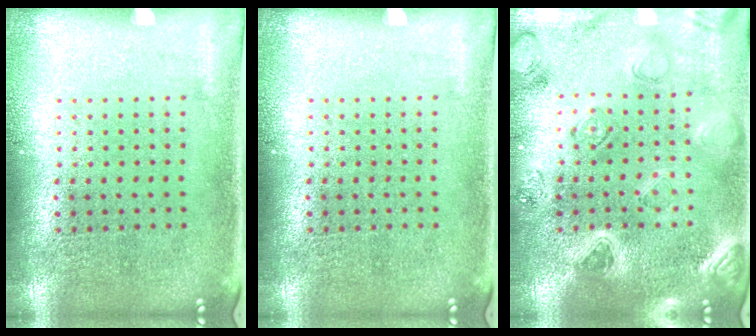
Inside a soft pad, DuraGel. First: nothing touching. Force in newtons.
{"total": 0.0}
{"total": 2.2, "press": 2.2, "slide": 0.2}